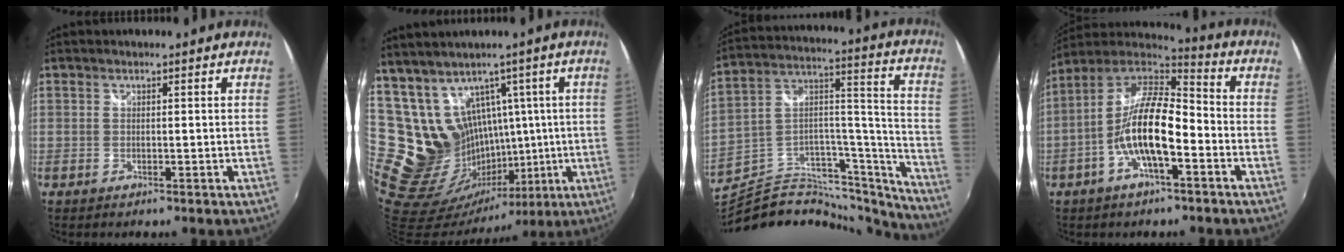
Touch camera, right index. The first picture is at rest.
{"total": 19.4, "force": [8.4, 15.7, 7.6], "torque": [-0.166, 0.011, 0.195]}
{"total": 25.8, "force": [-22.7, 8.7, 8.8], "torque": [-0.099, 0.073, -0.341]}
{"total": 14.4, "force": [-4.6, 4.5, 12.9], "torque": [-0.251, 0.006, -0.093]}